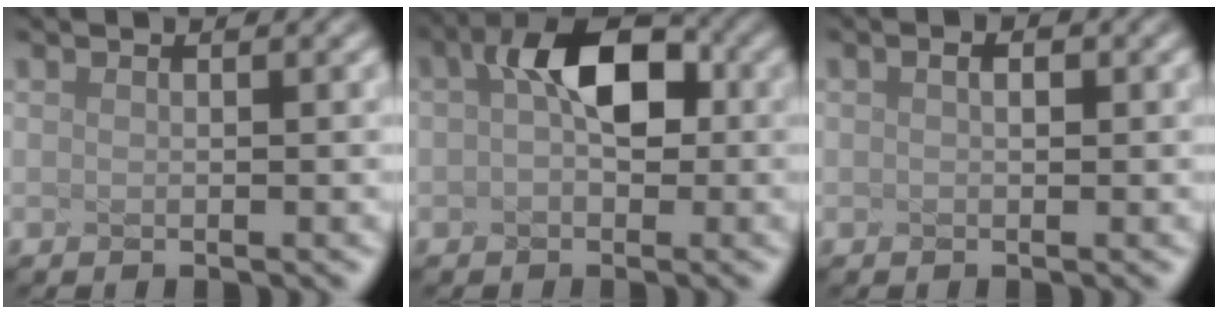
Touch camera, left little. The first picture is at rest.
{"total": 3.8, "force": [-0.3, 2.0, 3.3], "torque": [-0.081, 0.004, 0.026]}
{"total": 0.6, "force": [-0.5, -0.4, 0.0], "torque": [-0.015, -0.011, 0.018]}